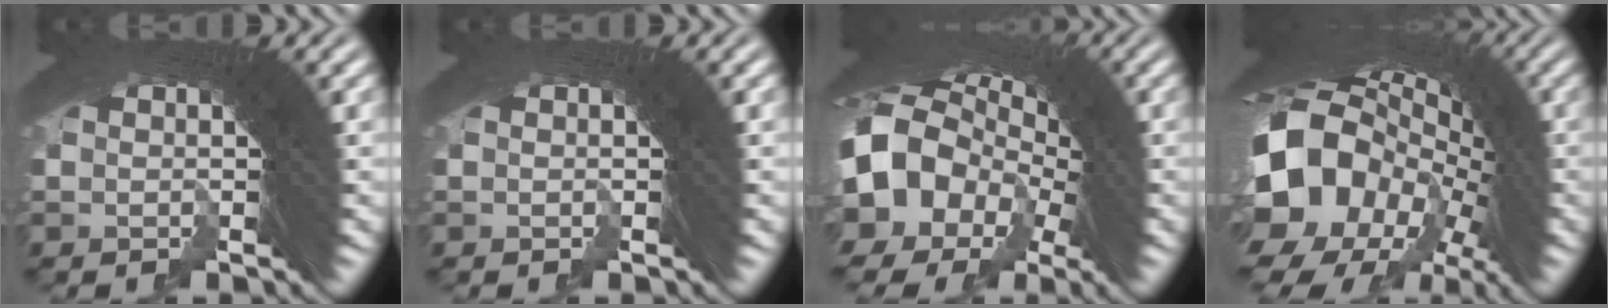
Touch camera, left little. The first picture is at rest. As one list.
[{"total": 0.0}, {"total": 12.6, "force": [-0.4, 9.8, 7.9], "torque": [-0.166, -0.024, -0.005]}, {"total": 18.7, "force": [-0.7, 12.8, 13.7], "torque": [-0.222, -0.016, -0.008]}]